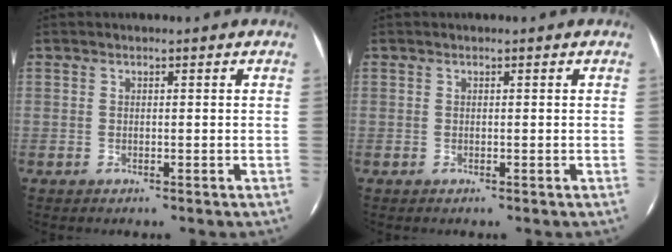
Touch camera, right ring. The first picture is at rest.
{"total": 0.0}